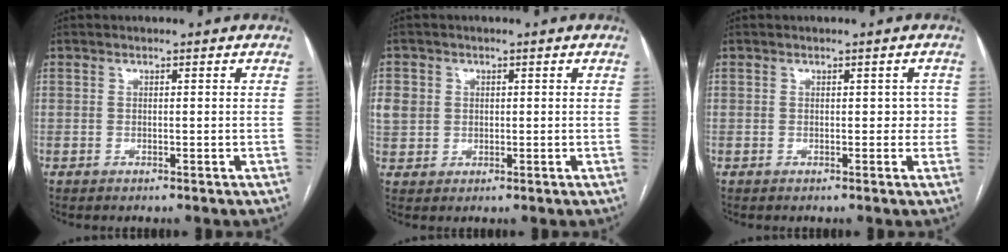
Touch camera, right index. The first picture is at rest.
{"total": 5.0, "force": [1.1, 4.6, 1.5], "torque": [-0.037, 0.013, 0.030]}
{"total": 1.9, "force": [0.1, 1.4, 1.3], "torque": [-0.011, 0.013, 0.000]}